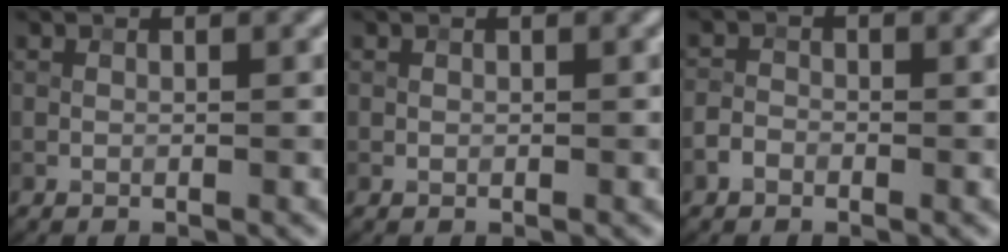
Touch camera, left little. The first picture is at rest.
{"total": 0.0}
{"total": 1.6, "force": [-0.9, 1.1, 0.6], "torque": [-0.007, 0.005, -0.023]}